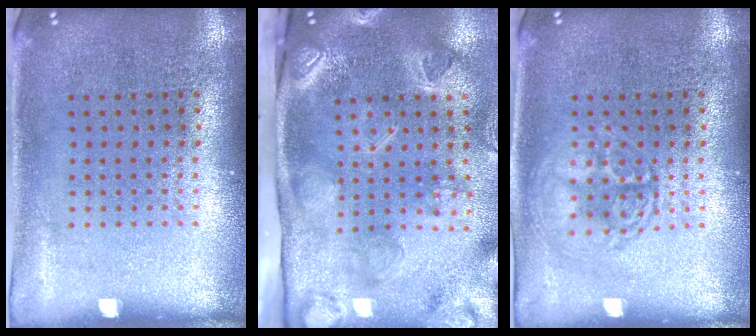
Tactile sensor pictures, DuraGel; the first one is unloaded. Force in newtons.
{"total": 4.4, "press": 3.1, "slide": 3.0}
{"total": 2.6, "press": 2.6, "slide": 0.4}